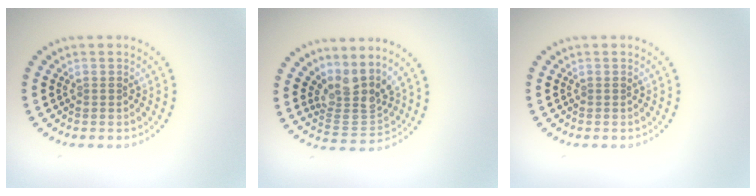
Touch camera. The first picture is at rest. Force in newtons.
{"total": 3.7, "press": 2.5, "slide": 2.7}
{"total": 0.0}